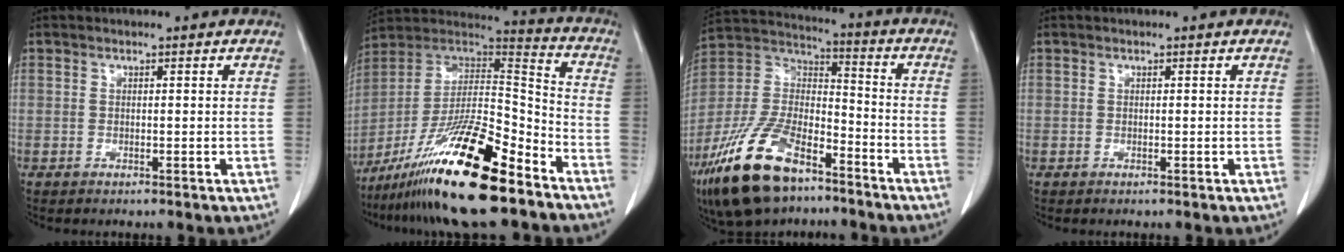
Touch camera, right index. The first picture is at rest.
{"total": 22.0, "force": [-14.7, 3.0, 16.1], "torque": [-0.284, -0.009, -0.260]}
{"total": 19.3, "force": [-12.7, 8.0, 12.0], "torque": [-0.271, -0.002, -0.236]}
{"total": 0.0}